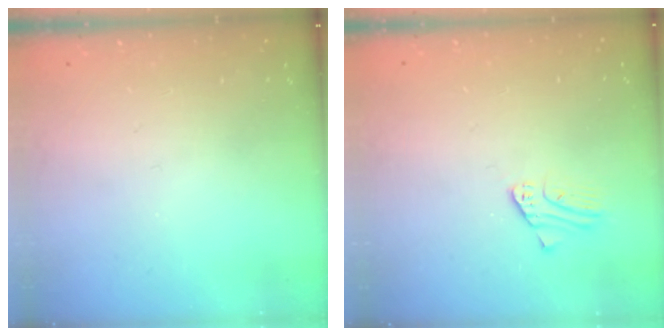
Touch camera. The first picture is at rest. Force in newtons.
{"total": 2.4, "press": 2.4, "slide": 0.2}